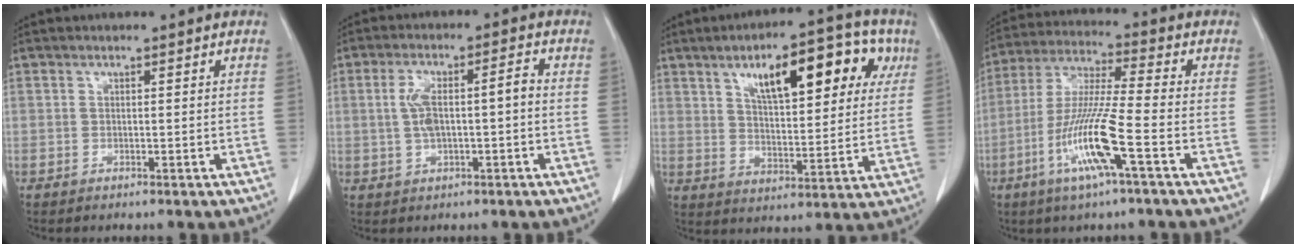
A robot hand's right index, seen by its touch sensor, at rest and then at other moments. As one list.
[{"total": 7.6, "force": [-0.1, 2.4, 7.2], "torque": [-0.149, 0.027, 0.003]}, {"total": 17.8, "force": [8.1, 6.6, 14.4], "torque": [-0.208, 0.032, 0.125]}, {"total": 13.5, "force": [-5.2, 0.1, 12.4], "torque": [-0.258, -0.013, -0.102]}]